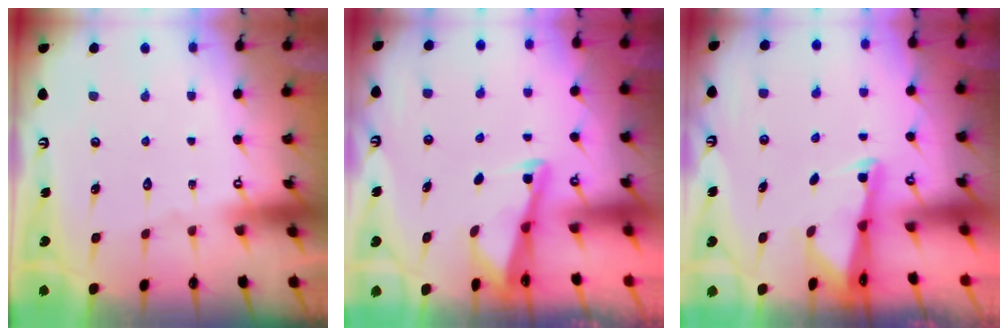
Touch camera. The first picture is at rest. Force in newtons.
{"total": 2.5, "press": 2.5, "slide": 0.1}
{"total": 1.8, "press": 1.7, "slide": 0.4}